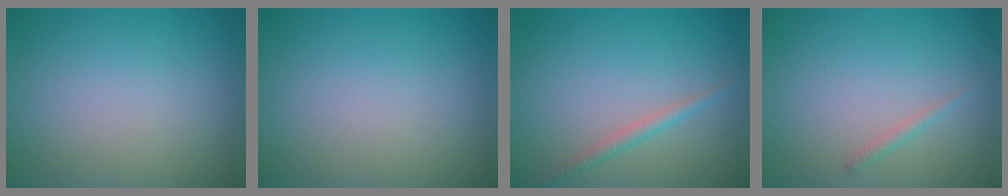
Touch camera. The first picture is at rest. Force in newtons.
{"total": 0.0}
{"total": 1.4, "press": 1.4, "slide": 0.0}
{"total": 0.8, "press": 0.8, "slide": 0.0}